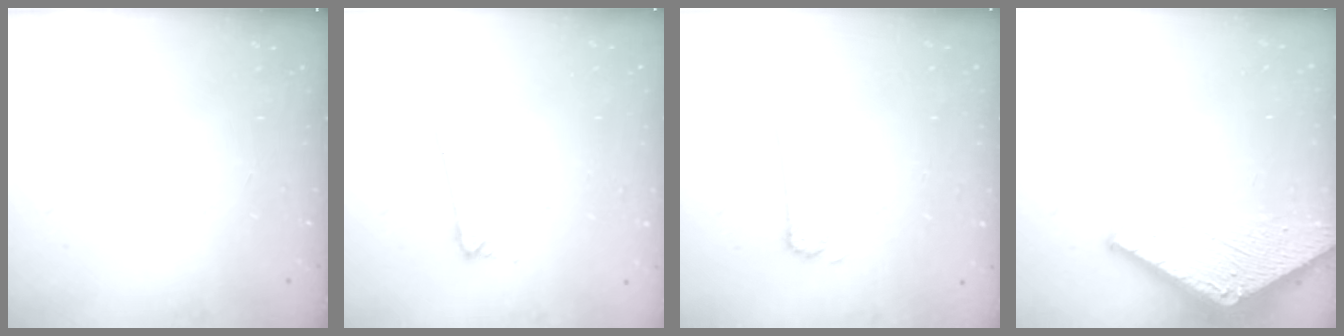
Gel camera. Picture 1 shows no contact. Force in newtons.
{"total": 2.7, "press": 2.7, "slide": 0.2}
{"total": 2.1, "press": 2.1, "slide": 0.2}
{"total": 2.9, "press": 2.9, "slide": 0.1}